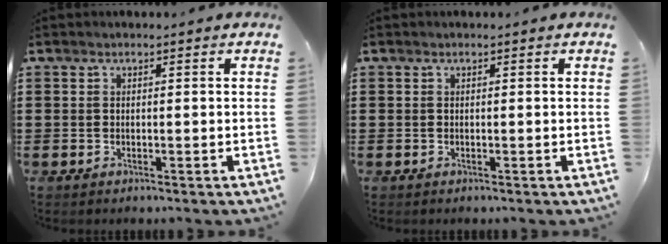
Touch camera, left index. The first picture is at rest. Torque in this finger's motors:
{"motor_torque": [0.00, 0.01, -0.01, 0.00]}